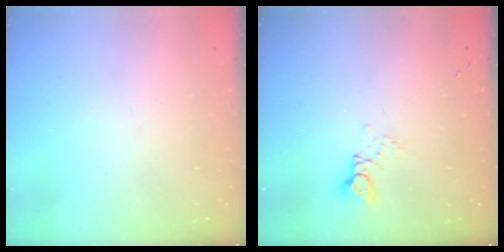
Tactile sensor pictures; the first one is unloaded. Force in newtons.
{"total": 2.7, "press": 2.6, "slide": 0.2}